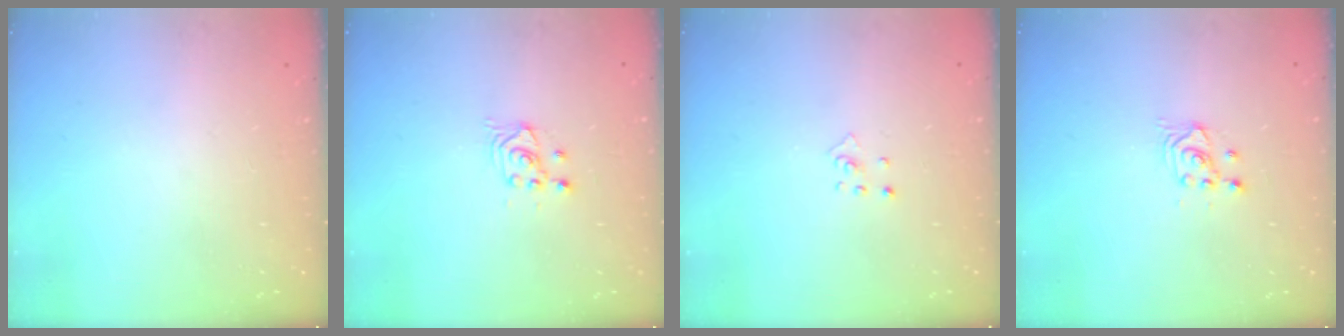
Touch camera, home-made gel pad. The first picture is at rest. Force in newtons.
{"total": 2.6, "press": 2.6, "slide": 0.1}
{"total": 2.9, "press": 2.9, "slide": 0.3}
{"total": 2.7, "press": 2.7, "slide": 0.3}